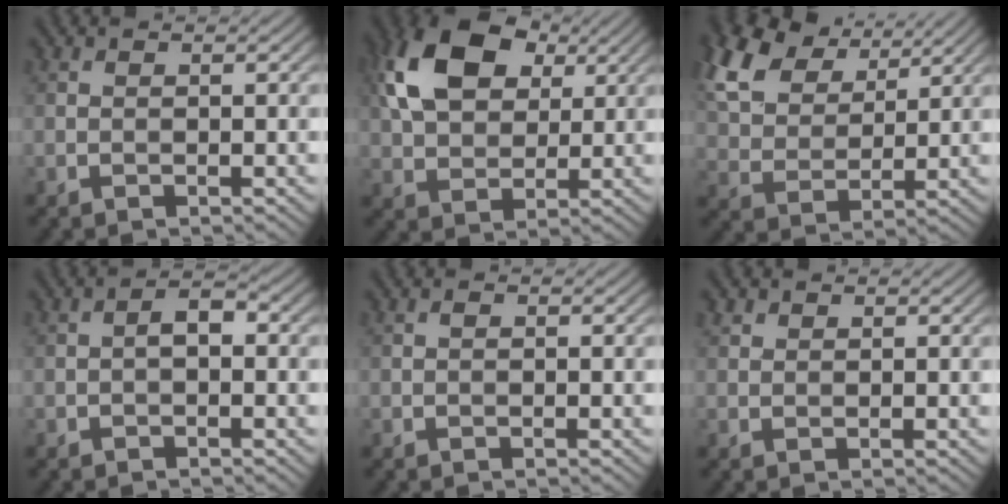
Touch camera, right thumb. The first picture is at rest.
{"total": 12.8, "force": [4.5, 8.4, 8.6], "torque": [-0.201, 0.026, 0.081]}
{"total": 12.4, "force": [7.4, 6.9, 7.2], "torque": [-0.204, 0.034, 0.132]}
{"total": 2.1, "force": [-0.4, 1.0, 1.8], "torque": [-0.032, 0.010, -0.011]}
{"total": 0.0}
{"total": 1.2, "force": [0.8, 0.8, 0.3], "torque": [-0.007, 0.005, 0.017]}